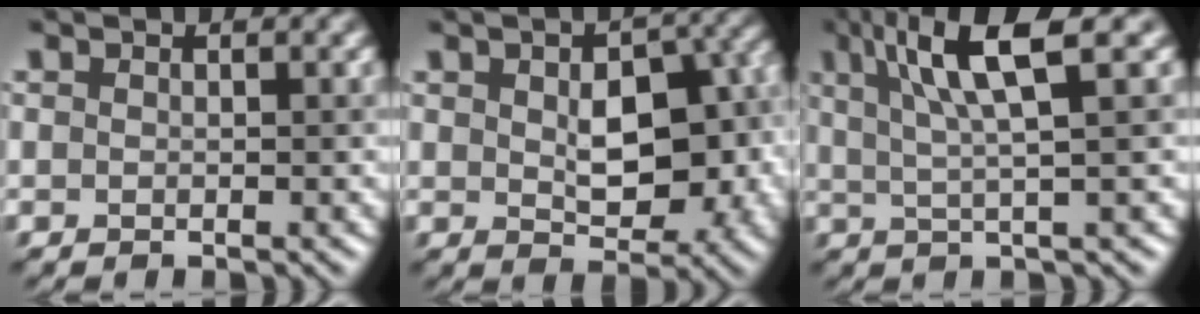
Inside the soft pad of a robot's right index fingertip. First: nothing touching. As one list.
[{"total": 8.9, "force": [0.1, 5.2, 7.2], "torque": [-0.099, -0.004, 0.013]}, {"total": 7.0, "force": [2.7, 1.4, 6.3], "torque": [-0.095, 0.016, 0.048]}]